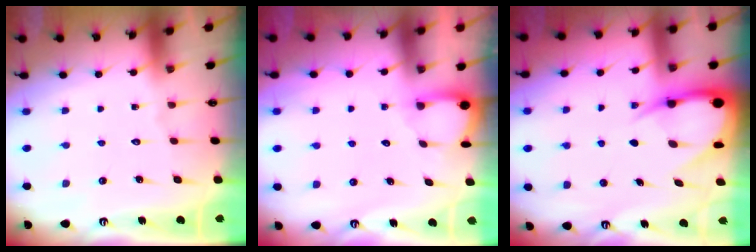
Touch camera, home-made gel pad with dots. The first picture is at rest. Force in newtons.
{"total": 2.8, "press": 2.8, "slide": 0.3}
{"total": 9.4, "press": 9.4, "slide": 1.2}